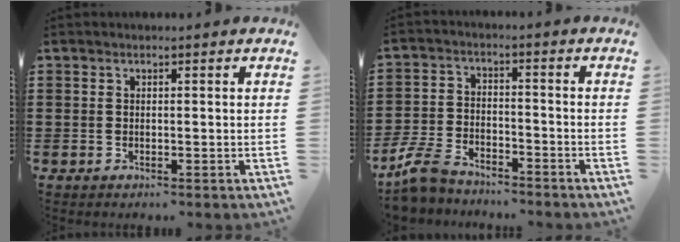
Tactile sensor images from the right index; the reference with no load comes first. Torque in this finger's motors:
{"motor_torque": [0.09, 0.09, 0.15, 0.08]}